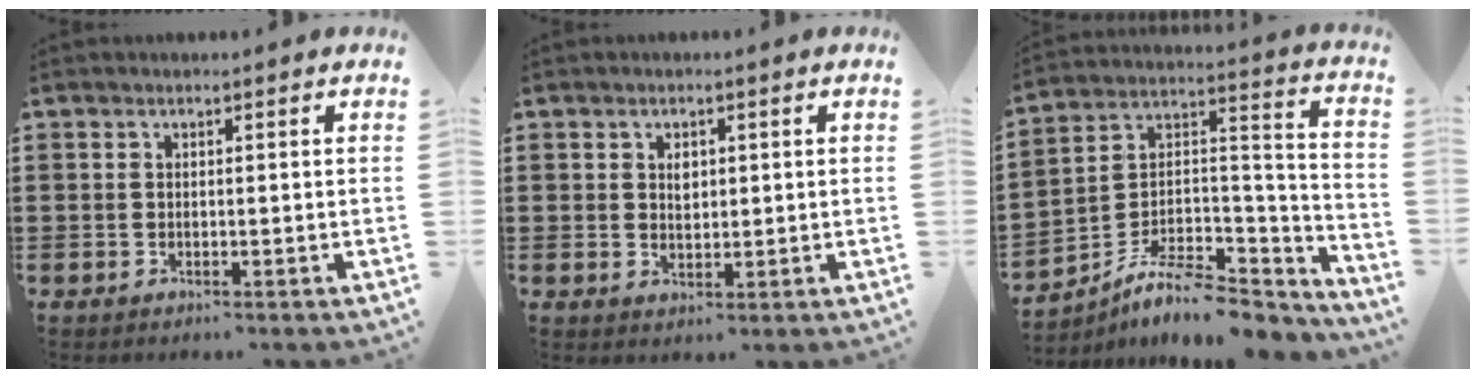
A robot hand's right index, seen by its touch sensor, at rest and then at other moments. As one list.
[{"total": 1.8, "force": [0.6, 1.2, 1.2], "torque": [-0.017, 0.004, 0.008]}, {"total": 8.6, "force": [-6.8, 3.0, 4.4], "torque": [-0.090, 0.007, -0.135]}]